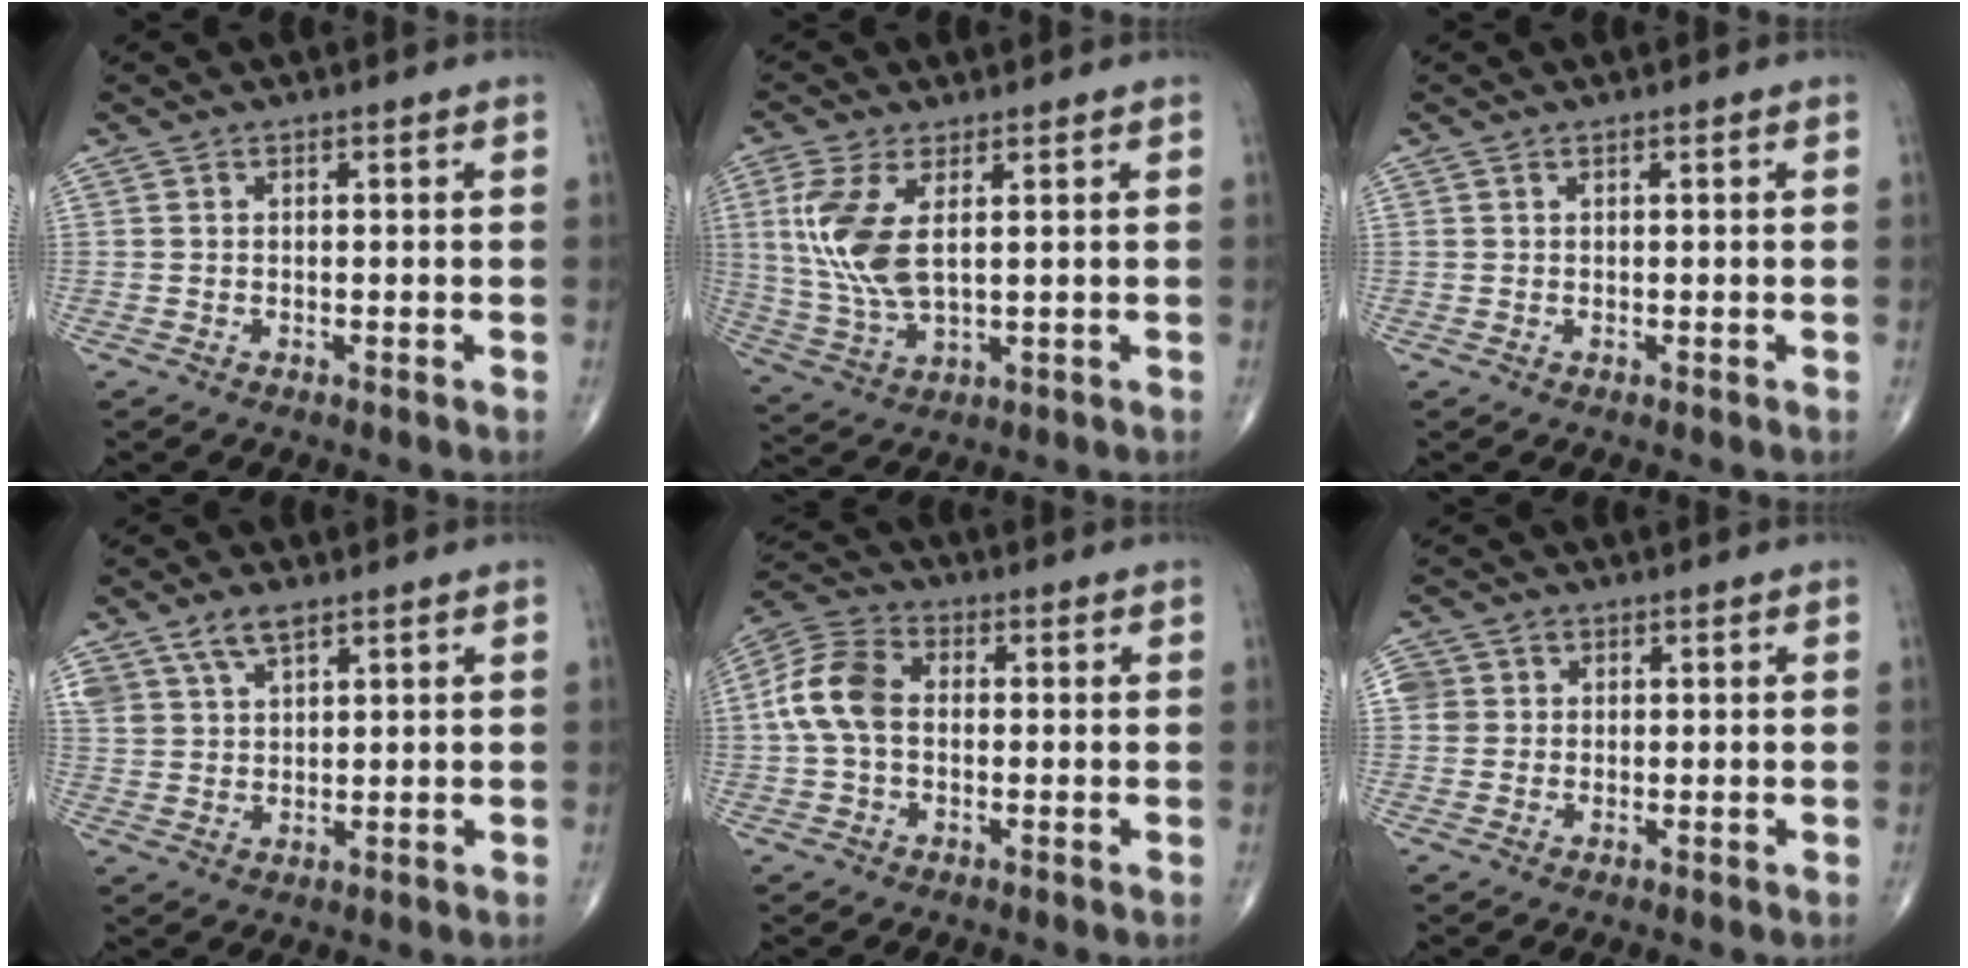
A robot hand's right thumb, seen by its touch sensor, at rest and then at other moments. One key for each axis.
{"total": 10.8, "fx": 2.5, "fy": 4.6, "fz": 9.4, "tx": -0.220, "ty": -0.011, "tz": 0.060}
{"total": 0.0}
{"total": 6.1, "fx": 4.0, "fy": 2.9, "fz": 3.6, "tx": -0.062, "ty": -0.012, "tz": 0.082}
{"total": 9.6, "fx": 0.1, "fy": 6.5, "fz": 7.1, "tx": -0.148, "ty": 0.029, "tz": -0.007}
{"total": 3.8, "fx": 0.9, "fy": 3.6, "fz": 0.8, "tx": 0.000, "ty": 0.008, "tz": 0.018}